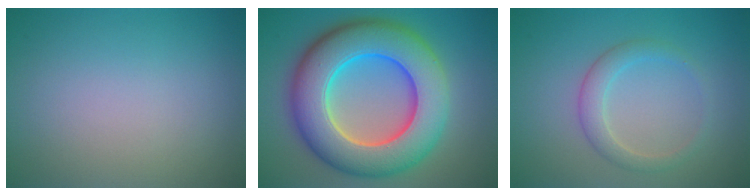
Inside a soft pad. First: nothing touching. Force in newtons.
{"total": 12.6, "press": 12.5, "slide": 0.5}
{"total": 2.2, "press": 2.2, "slide": 0.1}